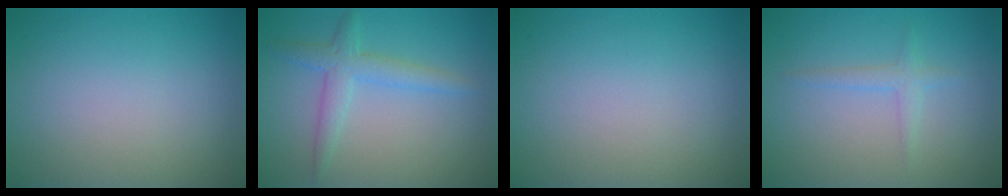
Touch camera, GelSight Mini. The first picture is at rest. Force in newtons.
{"total": 2.9, "press": 2.9, "slide": 0.1}
{"total": 0.0}
{"total": 1.4, "press": 1.4, "slide": 0.0}